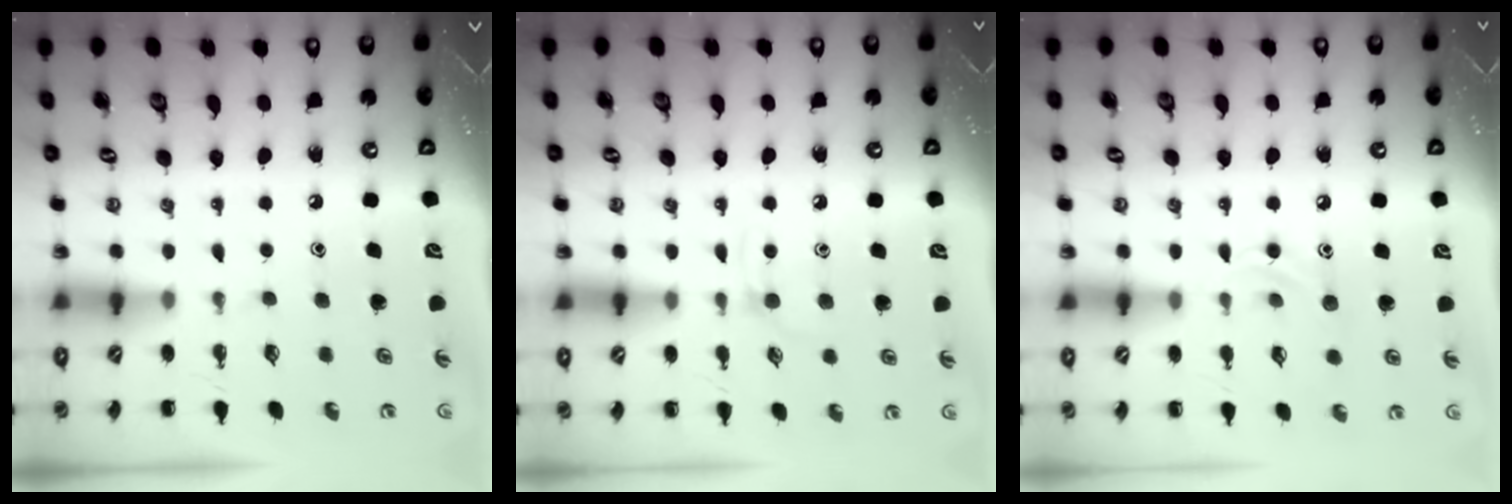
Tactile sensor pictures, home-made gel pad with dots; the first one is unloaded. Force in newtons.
{"total": 2.8, "press": 2.7, "slide": 0.9}
{"total": 7.5, "press": 7.4, "slide": 1.2}